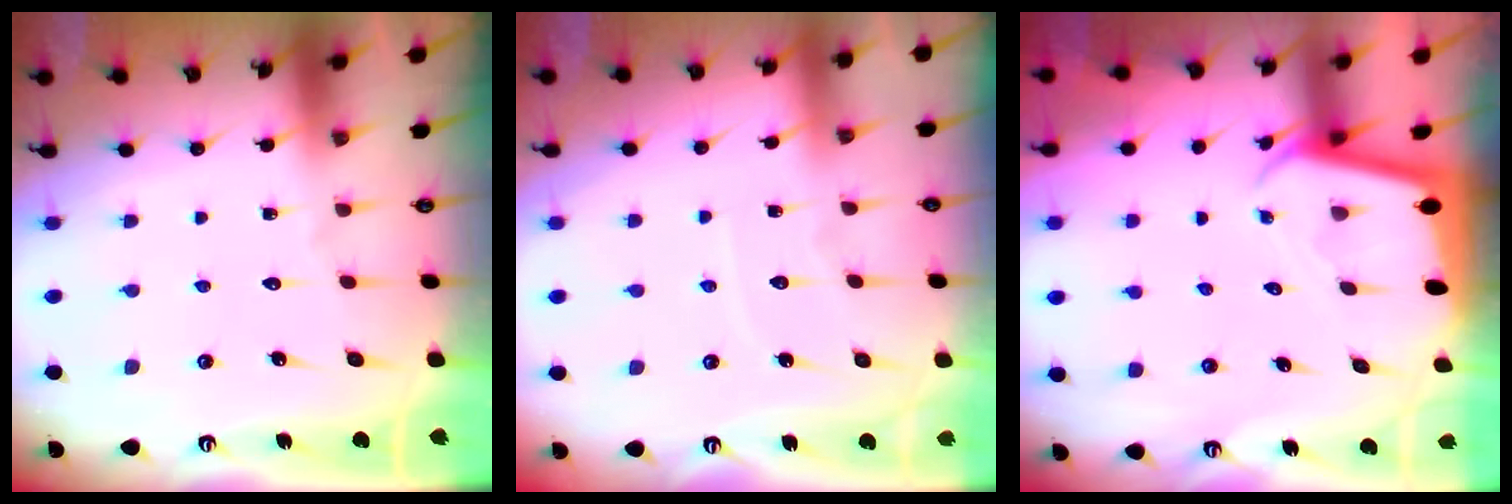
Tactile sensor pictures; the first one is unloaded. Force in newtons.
{"total": 3.9, "press": 3.8, "slide": 0.5}
{"total": 2.1, "press": 2.1, "slide": 0.2}